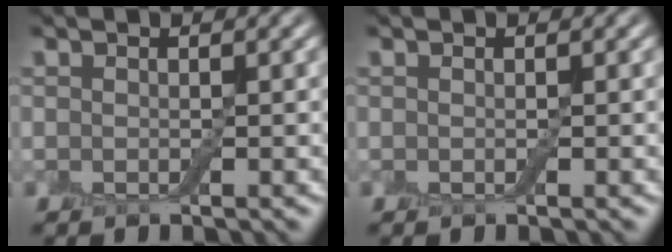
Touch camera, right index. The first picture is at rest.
{"total": 0.0}